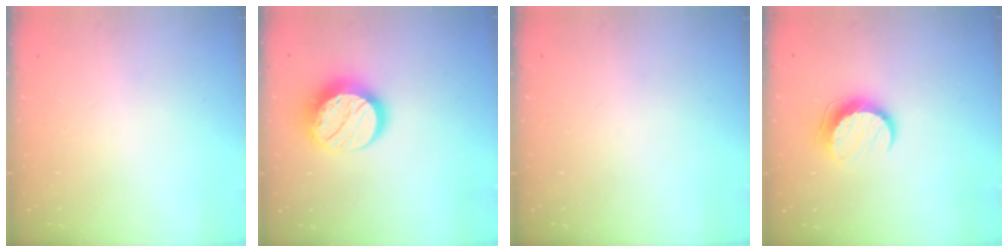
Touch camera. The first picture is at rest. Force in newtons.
{"total": 15.1, "press": 15.1, "slide": 0.8}
{"total": 0.0}
{"total": 9.9, "press": 9.8, "slide": 0.5}